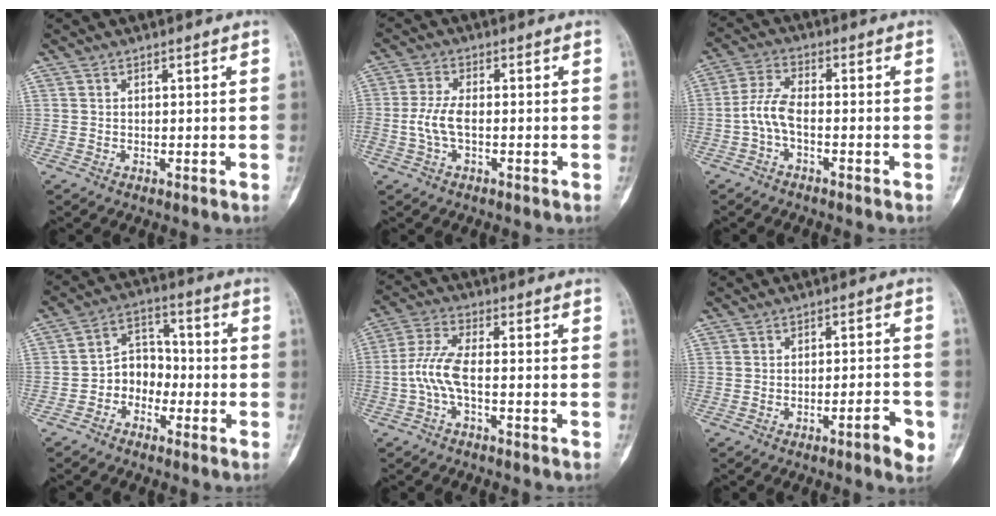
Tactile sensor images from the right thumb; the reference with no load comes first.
{"total": 5.2, "force": [-0.9, 2.2, 4.6], "torque": [-0.113, 0.011, -0.021]}
{"total": 5.3, "force": [-1.7, 2.0, 4.6], "torque": [-0.105, 0.019, -0.041]}
{"total": 6.7, "force": [-2.8, 5.3, 2.9], "torque": [-0.016, 0.038, -0.062]}
{"total": 6.3, "force": [-1.7, 1.7, 5.8], "torque": [-0.146, 0.022, -0.041]}
{"total": 5.3, "force": [-2.6, 1.1, 4.5], "torque": [-0.061, 0.017, -0.033]}